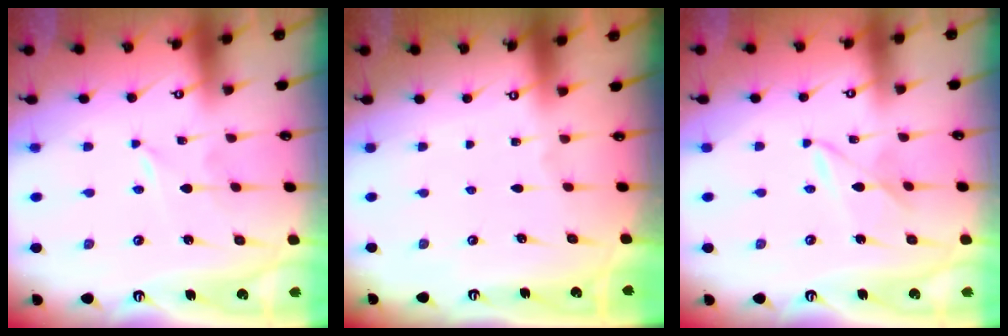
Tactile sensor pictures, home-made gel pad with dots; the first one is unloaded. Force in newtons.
{"total": 0.0}
{"total": 4.5, "press": 4.5, "slide": 0.4}